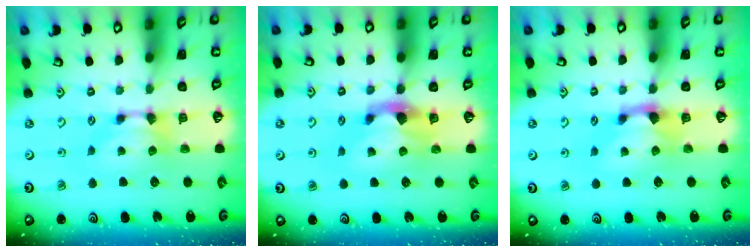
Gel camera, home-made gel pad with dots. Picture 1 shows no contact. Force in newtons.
{"total": 2.9, "press": 2.6, "slide": 1.4}
{"total": 1.5, "press": 0.7, "slide": 1.3}